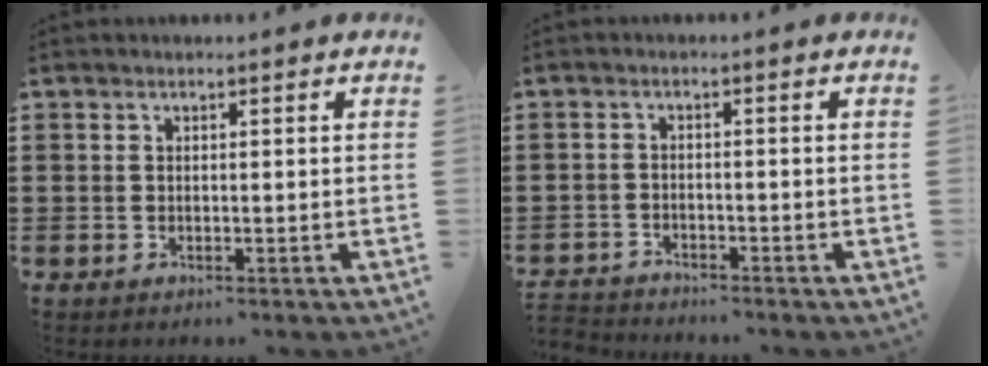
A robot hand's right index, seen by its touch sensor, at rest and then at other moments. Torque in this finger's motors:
{"motor_torque": [-2.14, 0.00, -1.05, -0.21]}